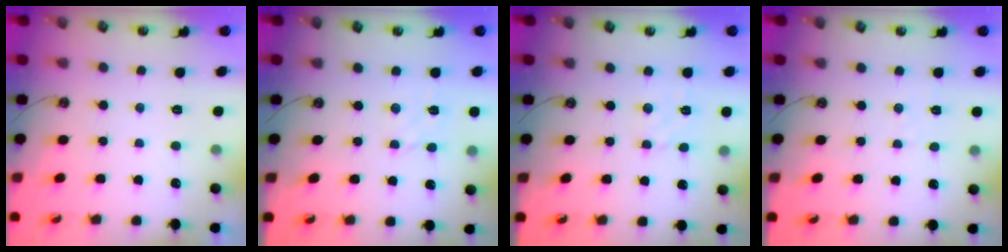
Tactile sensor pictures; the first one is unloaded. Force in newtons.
{"total": 2.5, "press": 2.4, "slide": 0.5}
{"total": 1.9, "press": 1.8, "slide": 0.6}
{"total": 2.7, "press": 2.7, "slide": 0.4}